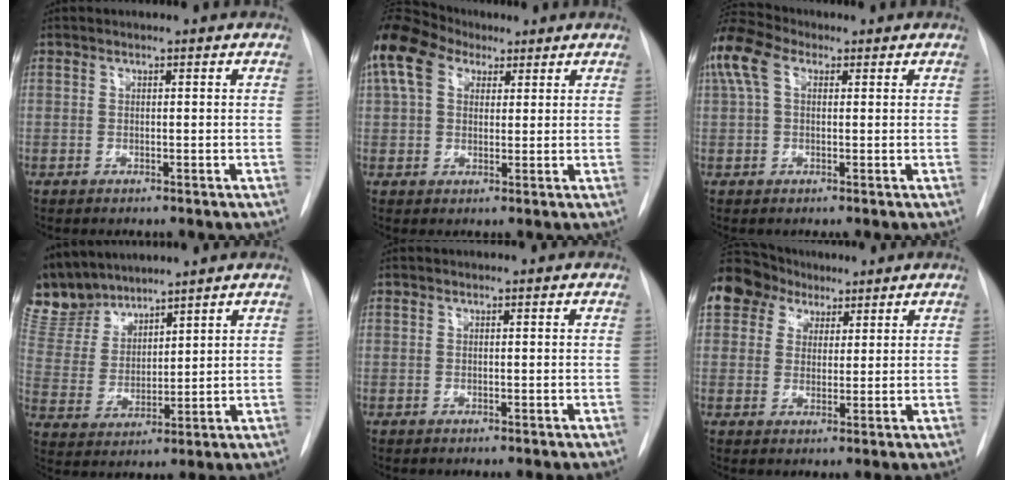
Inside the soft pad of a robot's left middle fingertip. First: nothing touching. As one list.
[{"total": 17.4, "force": [9.4, 11.3, 9.2], "torque": [-0.251, 0.081, 0.171]}, {"total": 10.5, "force": [4.3, 6.5, 7.0], "torque": [-0.179, 0.047, 0.077]}, {"total": 10.8, "force": [10.1, 3.0, 2.1], "torque": [-0.056, 0.007, 0.216]}, {"total": 0.0}, {"total": 13.2, "force": [8.0, 9.7, 3.9], "torque": [-0.113, 0.059, 0.151]}]